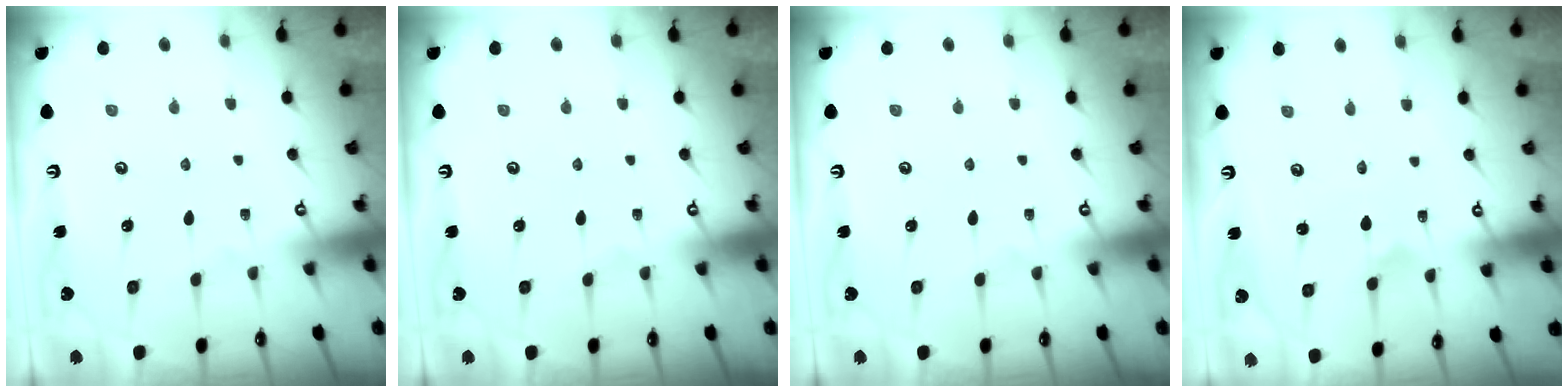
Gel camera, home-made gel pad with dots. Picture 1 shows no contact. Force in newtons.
{"total": 0.0}
{"total": 0.0}
{"total": 0.8, "press": 0.8, "slide": 0.0}